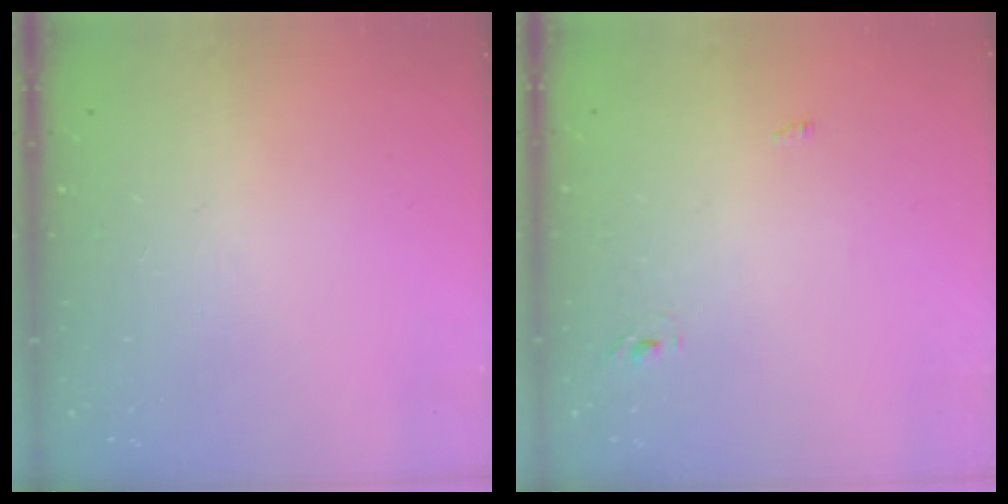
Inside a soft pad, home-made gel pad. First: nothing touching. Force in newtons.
{"total": 2.3, "press": 2.1, "slide": 1.0}